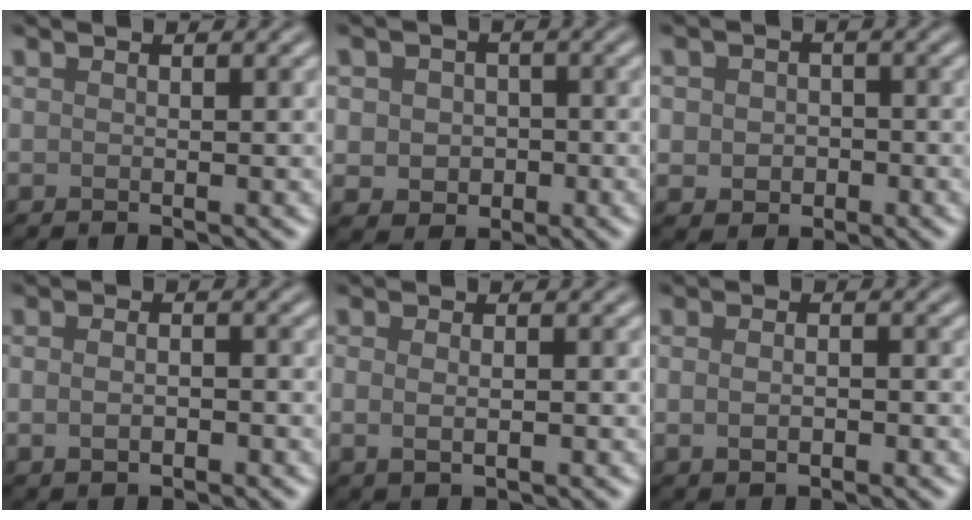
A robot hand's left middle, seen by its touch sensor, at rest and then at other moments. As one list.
[{"total": 3.8, "force": [-0.1, 3.4, 1.8], "torque": [-0.020, 0.004, -0.015]}, {"total": 2.9, "force": [-0.3, 2.5, 1.4], "torque": [-0.015, -0.007, -0.010]}, {"total": 2.2, "force": [-0.5, 1.4, 1.7], "torque": [-0.024, -0.001, -0.008]}, {"total": 2.1, "force": [0.1, 1.3, 1.6], "torque": [-0.021, 0.000, -0.003]}, {"total": 2.6, "force": [-0.2, 1.7, 2.0], "torque": [-0.021, 0.005, -0.009]}]